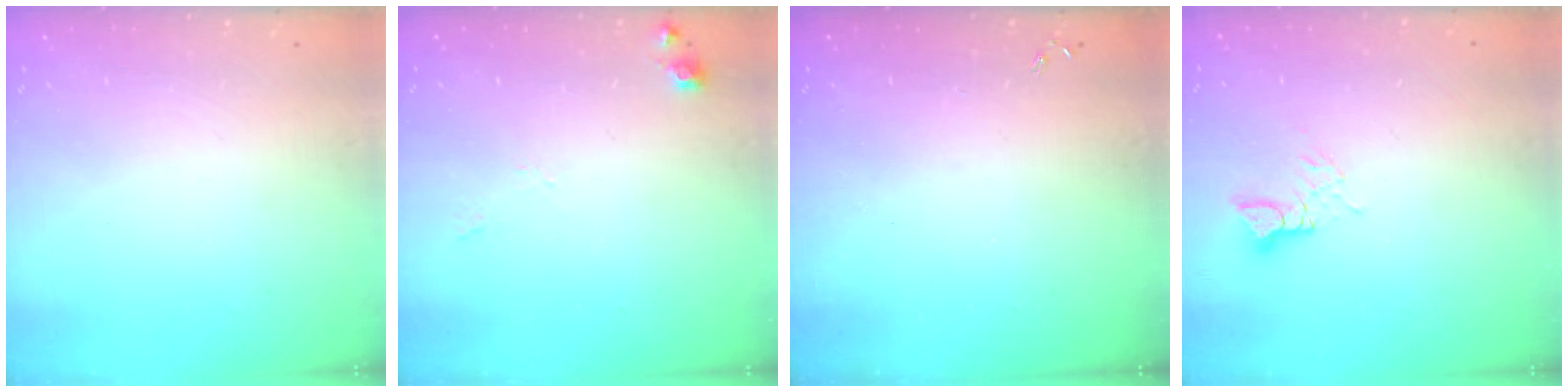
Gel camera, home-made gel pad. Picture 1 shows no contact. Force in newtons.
{"total": 6.6, "press": 6.5, "slide": 1.1}
{"total": 0.0}
{"total": 3.9, "press": 3.8, "slide": 0.5}